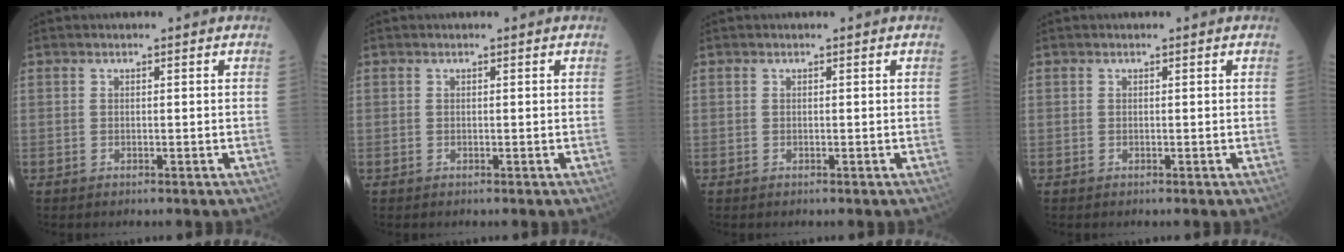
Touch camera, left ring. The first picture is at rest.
{"total": 0.0}
{"total": 0.0}
{"total": 0.0}